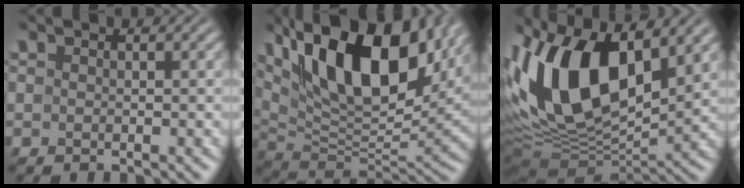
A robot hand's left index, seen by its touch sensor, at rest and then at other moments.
{"total": 15.1, "force": [7.2, 6.5, 11.5], "torque": [-0.188, 0.013, 0.122]}
{"total": 14.6, "force": [3.8, 7.5, 12.0], "torque": [-0.224, 0.007, 0.057]}